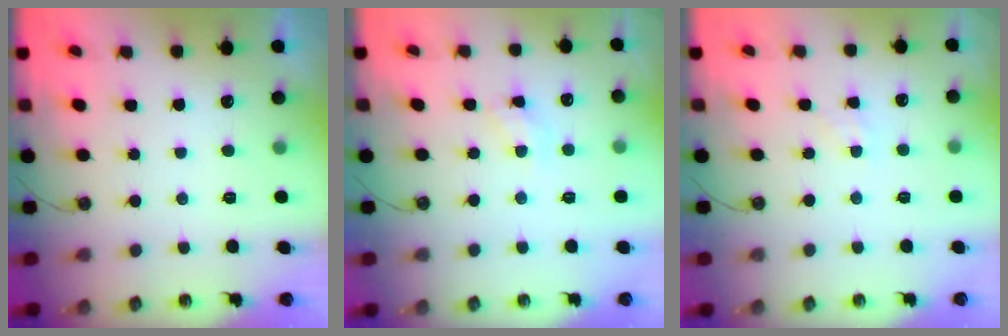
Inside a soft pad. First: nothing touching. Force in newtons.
{"total": 5.0, "press": 5.0, "slide": 0.8}
{"total": 2.7, "press": 2.6, "slide": 0.5}